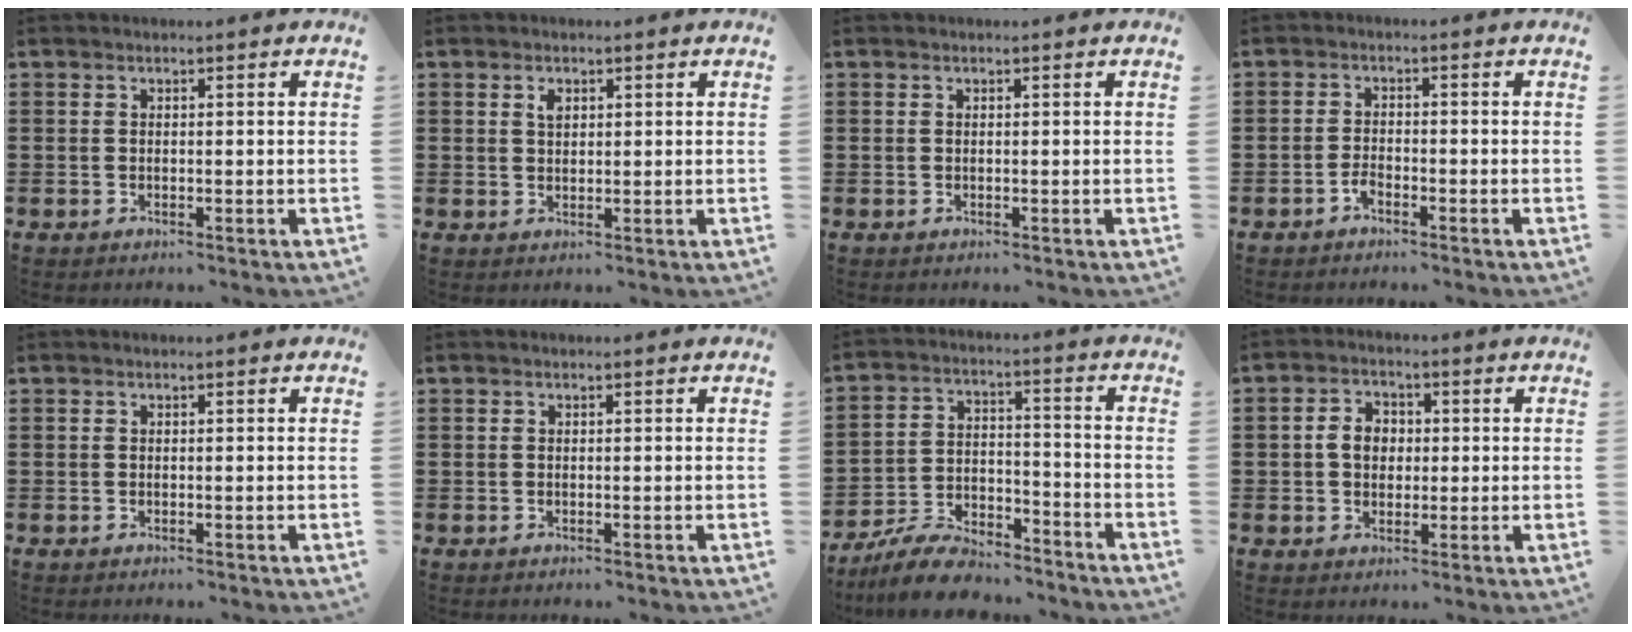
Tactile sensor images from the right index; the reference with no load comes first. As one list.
[{"total": 1.5, "force": [0.8, 0.7, 1.1], "torque": [-0.025, 0.002, 0.014]}, {"total": 0.0}, {"total": 1.8, "force": [-1.4, 0.6, 1.0], "torque": [-0.022, 0.001, -0.027]}, {"total": 0.0}, {"total": 0.0}, {"total": 8.2, "force": [-7.6, 1.8, 2.3], "torque": [-0.047, 0.020, -0.146]}, {"total": 4.1, "force": [0.1, 3.1, 2.6], "torque": [-0.061, 0.010, -0.001]}]